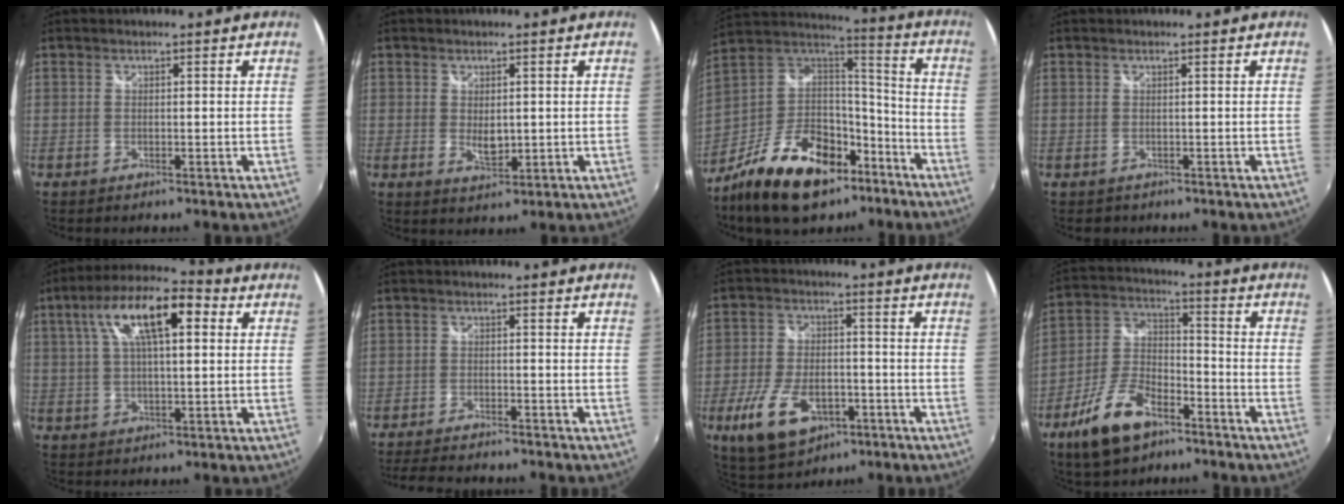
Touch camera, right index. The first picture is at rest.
{"total": 3.4, "force": [0.2, 2.1, 2.6], "torque": [-0.041, -0.006, 0.006]}
{"total": 24.3, "force": [-14.5, 13.0, 14.6], "torque": [-0.289, 0.014, -0.235]}
{"total": 0.5, "force": [-0.1, 0.5, 0.0], "torque": [-0.002, 0.000, 0.001]}
{"total": 15.0, "force": [5.2, 5.3, 13.0], "torque": [-0.230, 0.033, 0.078]}
{"total": 8.3, "force": [-7.5, 1.5, 3.3], "torque": [-0.086, -0.017, -0.124]}
{"total": 13.4, "force": [-6.0, 7.6, 9.3], "torque": [-0.206, -0.017, -0.097]}
{"total": 13.6, "force": [-8.3, 6.6, 8.6], "torque": [-0.186, 0.002, -0.152]}